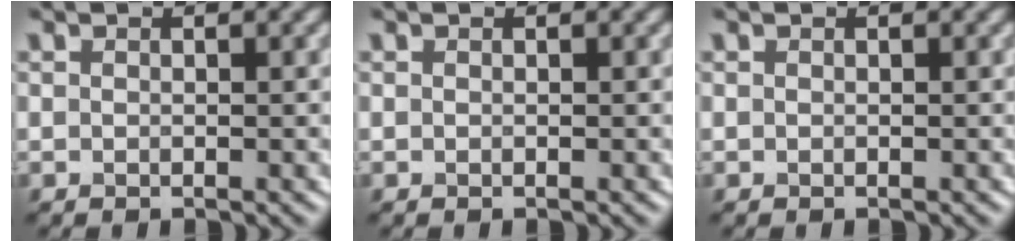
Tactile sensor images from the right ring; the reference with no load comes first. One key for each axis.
{"total": 0.0}
{"total": 0.0}